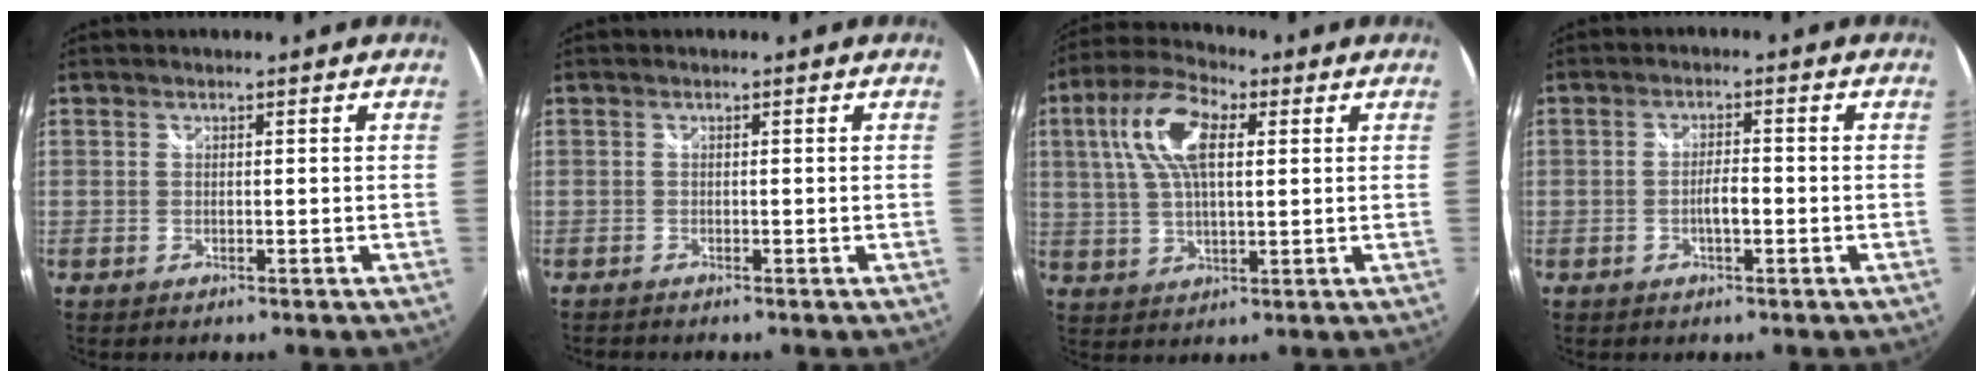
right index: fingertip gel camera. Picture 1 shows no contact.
{"total": 0.7, "force": [-0.7, 0.2, -0.1], "torque": [-0.001, -0.003, -0.016]}
{"total": 12.0, "force": [3.6, 5.4, 10.1], "torque": [-0.201, 0.026, 0.062]}
{"total": 2.6, "force": [-0.9, 0.7, 2.3], "torque": [-0.046, 0.006, -0.016]}